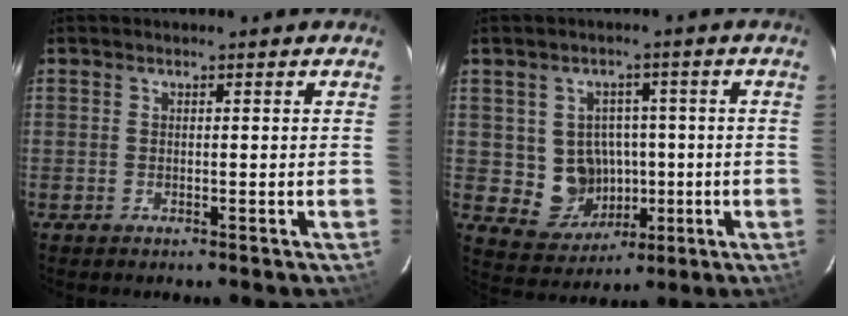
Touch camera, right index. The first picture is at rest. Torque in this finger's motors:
{"motor_torque": [0.07, 0.02, 0.08, 0.01]}